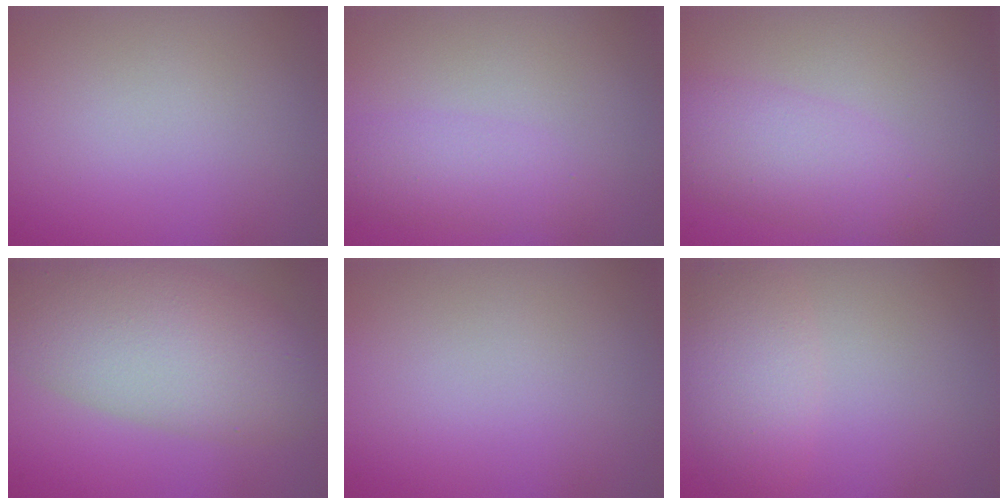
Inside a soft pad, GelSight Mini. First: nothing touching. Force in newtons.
{"total": 2.4, "press": 2.4, "slide": 0.2}
{"total": 4.1, "press": 4.1, "slide": 0.3}
{"total": 10.6, "press": 10.6, "slide": 0.3}
{"total": 0.0}
{"total": 3.6, "press": 3.6, "slide": 0.2}